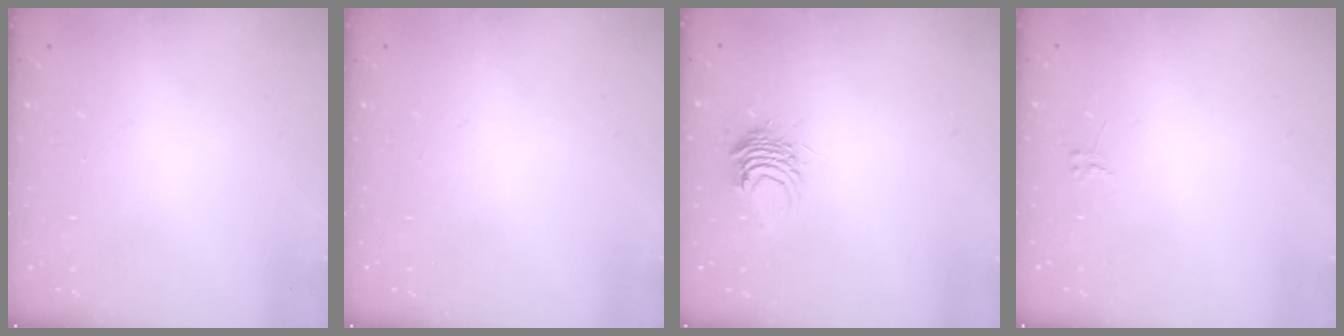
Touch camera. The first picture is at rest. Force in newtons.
{"total": 0.0}
{"total": 6.8, "press": 6.7, "slide": 0.7}
{"total": 2.6, "press": 2.6, "slide": 0.3}